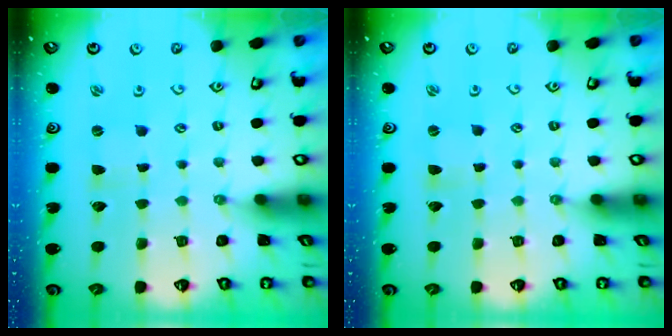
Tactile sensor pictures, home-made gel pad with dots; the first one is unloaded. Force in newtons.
{"total": 0.0}